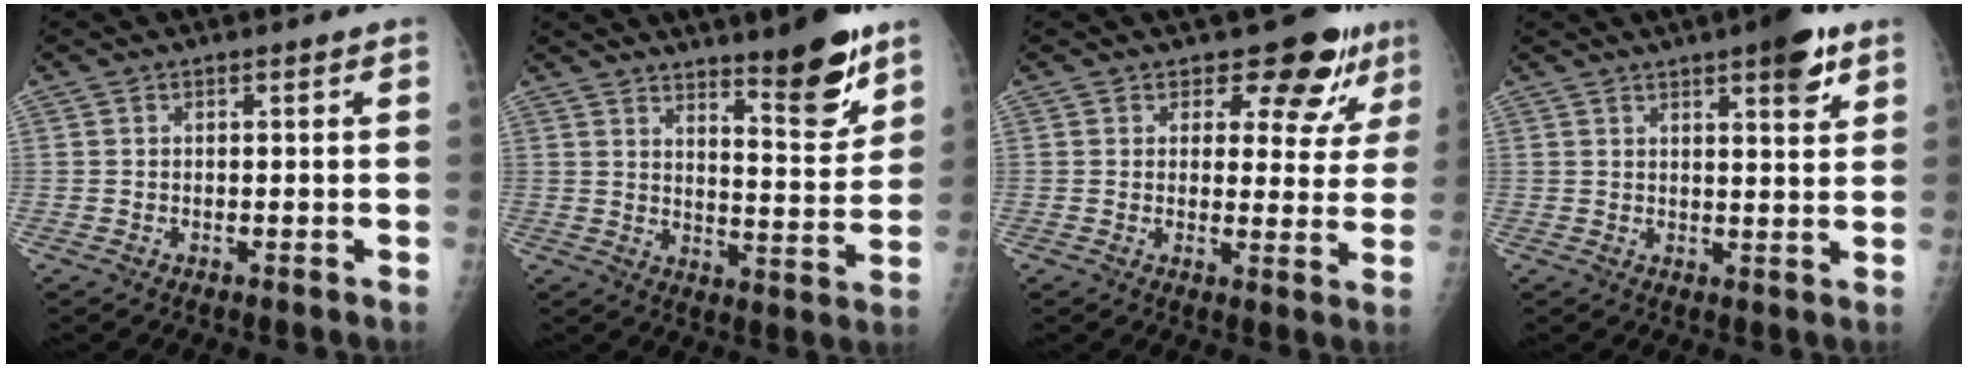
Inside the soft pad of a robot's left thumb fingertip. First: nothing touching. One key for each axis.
{"total": 11.4, "fx": 8.2, "fy": 2.3, "fz": 7.7, "tx": -0.089, "ty": -0.068, "tz": 0.128}
{"total": 8.9, "fx": 6.5, "fy": 4.8, "fz": 3.7, "tx": -0.010, "ty": -0.041, "tz": 0.070}
{"total": 7.3, "fx": 4.4, "fy": 1.9, "fz": 5.6, "tx": -0.065, "ty": -0.019, "tz": 0.056}